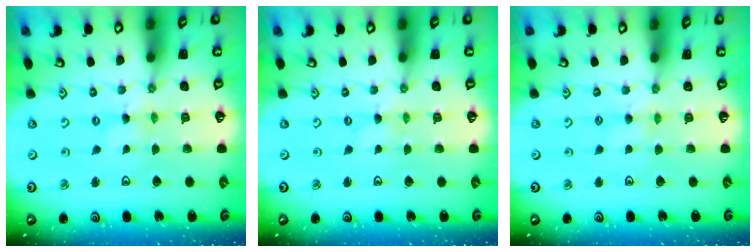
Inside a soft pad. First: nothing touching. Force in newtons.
{"total": 0.0}
{"total": 4.6, "press": 4.6, "slide": 0.4}